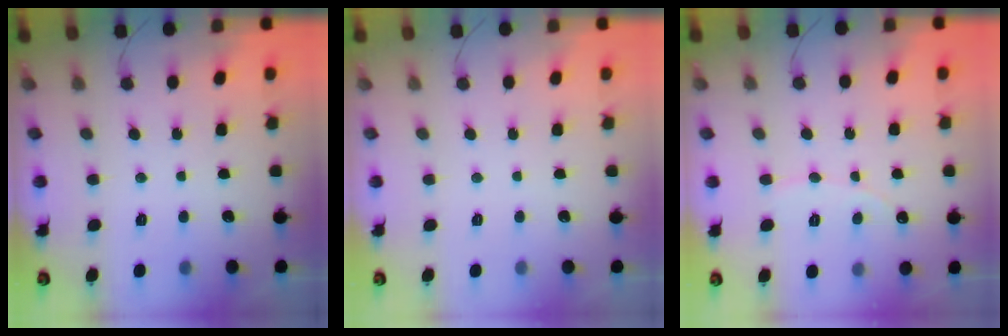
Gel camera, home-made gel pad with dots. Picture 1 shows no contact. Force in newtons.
{"total": 0.0}
{"total": 2.5, "press": 2.5, "slide": 0.1}